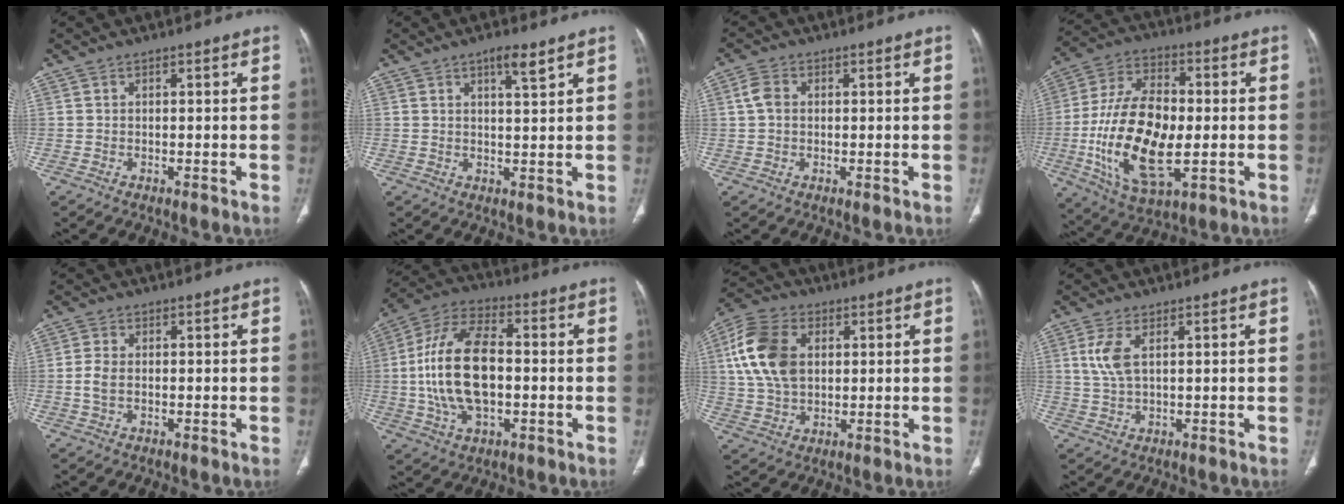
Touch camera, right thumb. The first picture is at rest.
{"total": 3.8, "force": [2.4, 0.6, 2.8], "torque": [-0.047, -0.017, 0.040]}
{"total": 3.4, "force": [0.4, 2.6, 2.2], "torque": [-0.047, 0.010, 0.007]}
{"total": 21.0, "force": [-2.8, 10.8, 17.8], "torque": [-0.340, 0.004, -0.042]}
{"total": 3.3, "force": [-0.3, 2.1, 2.5], "torque": [-0.056, 0.008, -0.007]}
{"total": 17.7, "force": [-0.9, 9.6, 14.8], "torque": [-0.292, 0.024, -0.016]}
{"total": 13.8, "force": [2.9, 9.3, 9.7], "torque": [-0.188, 0.008, 0.053]}
{"total": 5.0, "force": [1.6, 2.1, 4.3], "torque": [-0.108, -0.001, 0.038]}